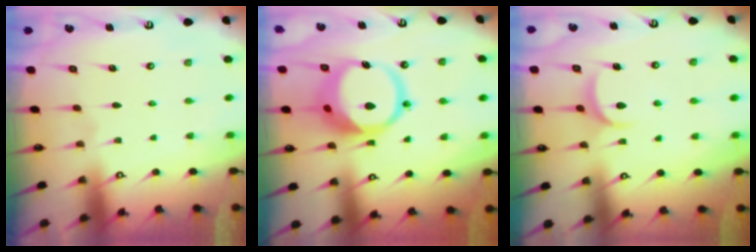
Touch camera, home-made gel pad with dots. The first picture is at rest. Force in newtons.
{"total": 13.1, "press": 12.9, "slide": 1.9}
{"total": 4.9, "press": 4.8, "slide": 0.8}